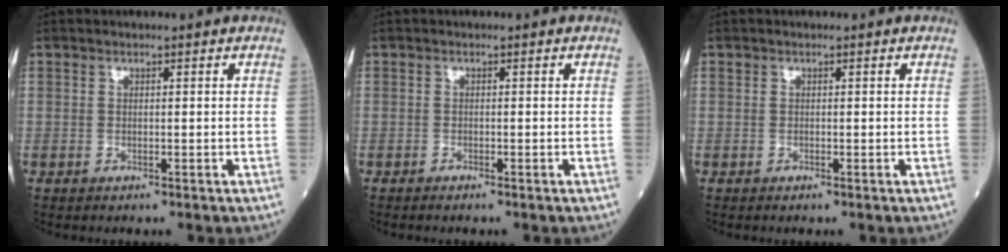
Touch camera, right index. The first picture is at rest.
{"total": 0.8, "force": [-0.7, 0.0, 0.4], "torque": [-0.007, -0.001, -0.009]}
{"total": 0.0}